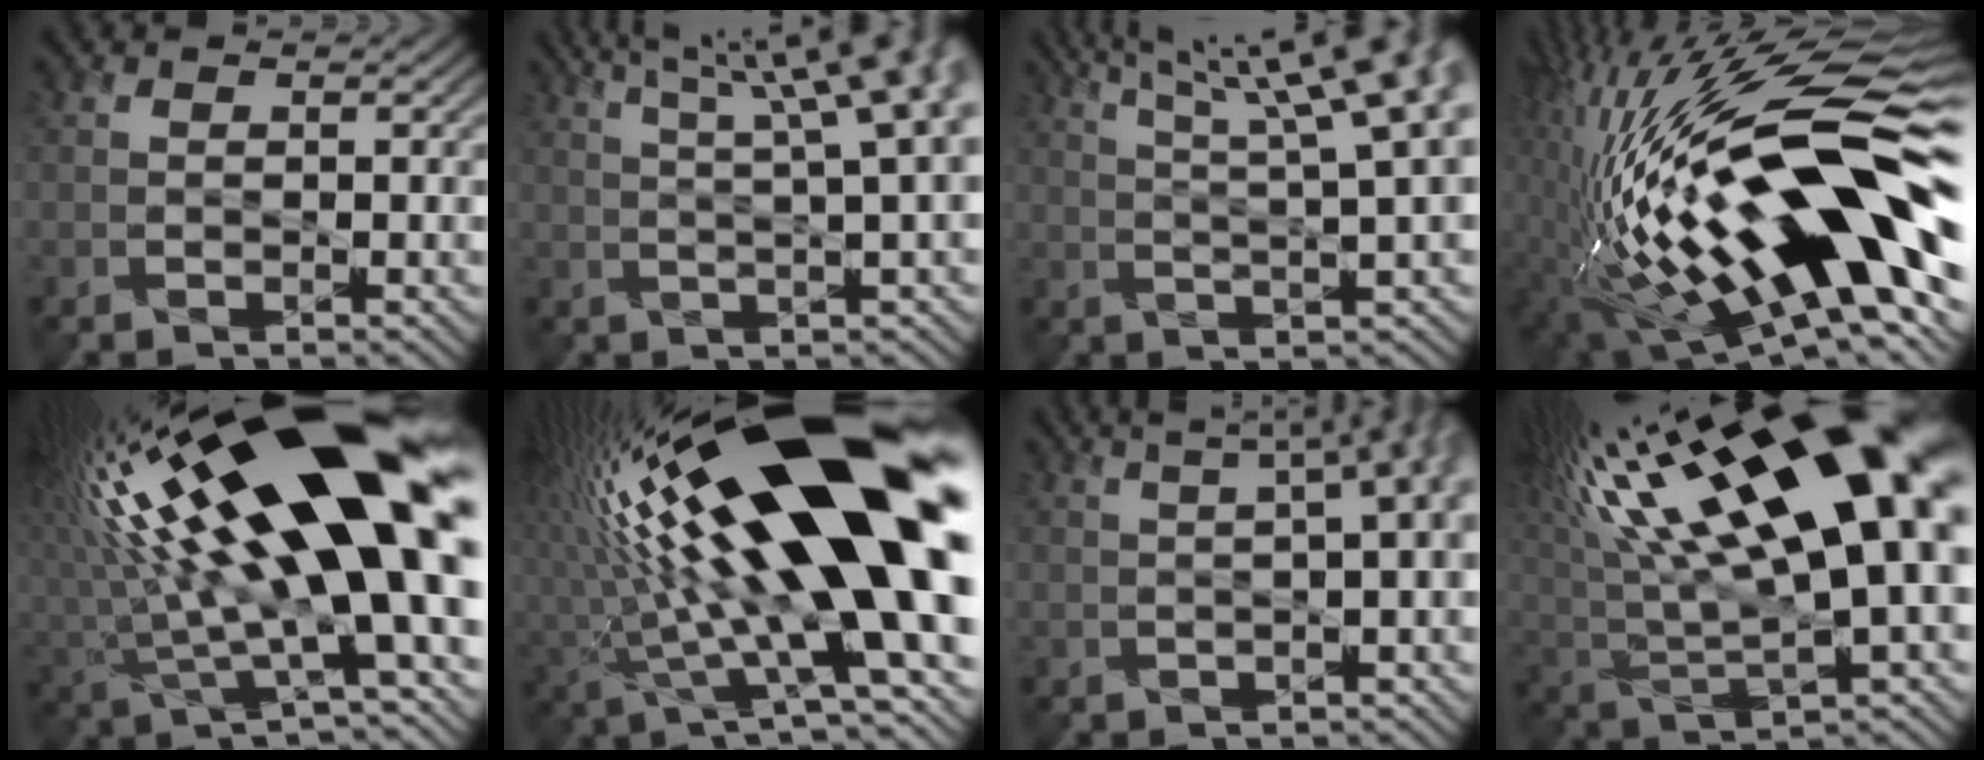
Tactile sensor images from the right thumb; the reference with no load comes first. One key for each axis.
{"total": 14.6, "fx": 6.7, "fy": 4.2, "fz": 12.2, "tx": -0.157, "ty": 0.057, "tz": 0.078}
{"total": 16.3, "fx": 8.4, "fy": 4.5, "fz": 13.2, "tx": -0.178, "ty": 0.050, "tz": 0.106}
{"total": 22.1, "fx": -1.2, "fy": 7.1, "fz": 20.9, "tx": -0.374, "ty": 0.007, "tz": -0.029}
{"total": 22.3, "fx": 5.5, "fy": 7.1, "fz": 20.3, "tx": -0.347, "ty": 0.008, "tz": 0.094}
{"total": 23.1, "fx": 3.3, "fy": 7.0, "fz": 21.8, "tx": -0.377, "ty": -0.004, "tz": 0.043}
{"total": 9.4, "fx": 2.7, "fy": 3.4, "fz": 8.3, "tx": -0.086, "ty": 0.045, "tz": 0.026}
{"total": 22.5, "fx": 8.5, "fy": 7.9, "fz": 19.2, "tx": -0.342, "ty": 0.035, "tz": 0.153}